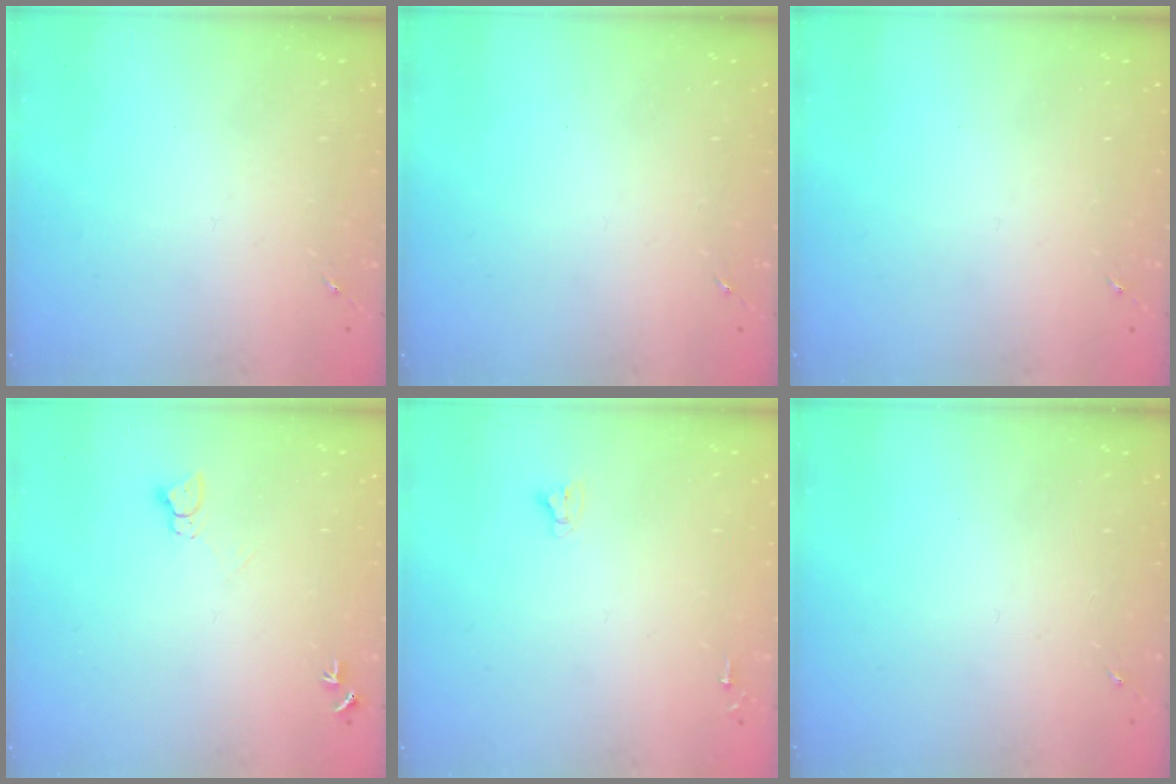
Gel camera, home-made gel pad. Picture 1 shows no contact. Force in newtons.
{"total": 0.0}
{"total": 0.0}
{"total": 4.4, "press": 4.4, "slide": 0.4}
{"total": 2.7, "press": 2.7, "slide": 0.2}
{"total": 0.0}